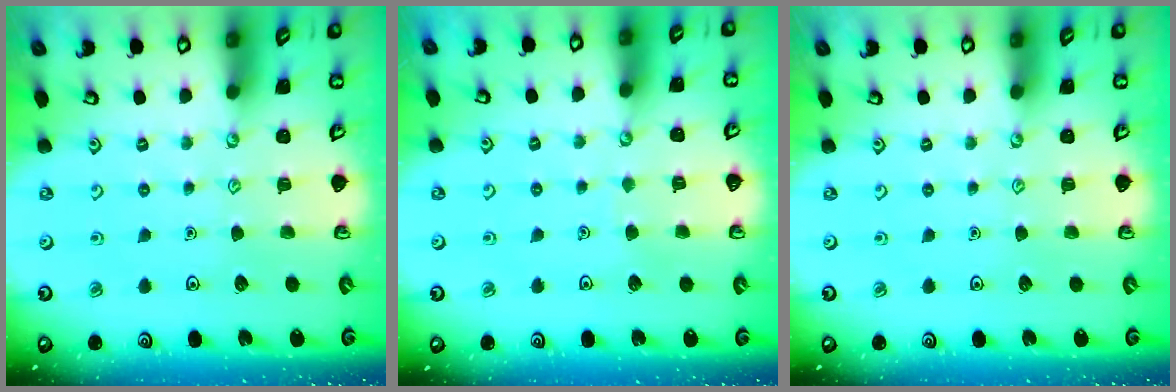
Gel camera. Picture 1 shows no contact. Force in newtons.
{"total": 1.4, "press": 1.4, "slide": 0.1}
{"total": 0.0}